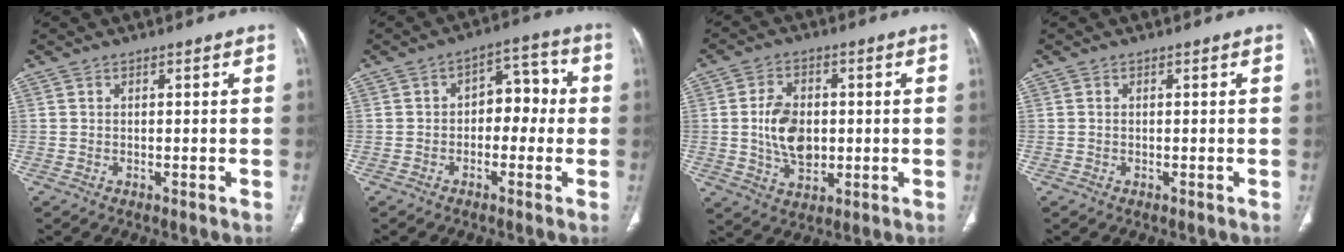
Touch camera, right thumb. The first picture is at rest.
{"total": 7.4, "force": [-0.5, 4.9, 5.5], "torque": [-0.039, 0.034, -0.020]}
{"total": 9.5, "force": [0.1, 6.3, 7.0], "torque": [-0.109, -0.001, 0.005]}
{"total": 0.0}